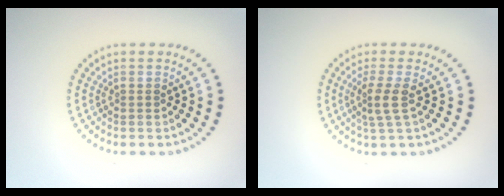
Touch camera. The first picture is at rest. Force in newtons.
{"total": 2.4, "press": 1.8, "slide": 1.6}